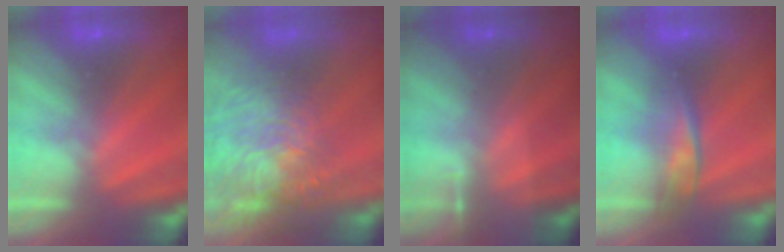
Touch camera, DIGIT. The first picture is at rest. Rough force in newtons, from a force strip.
{"total": 7.6}
{"total": 1.8}
{"total": 2.2}